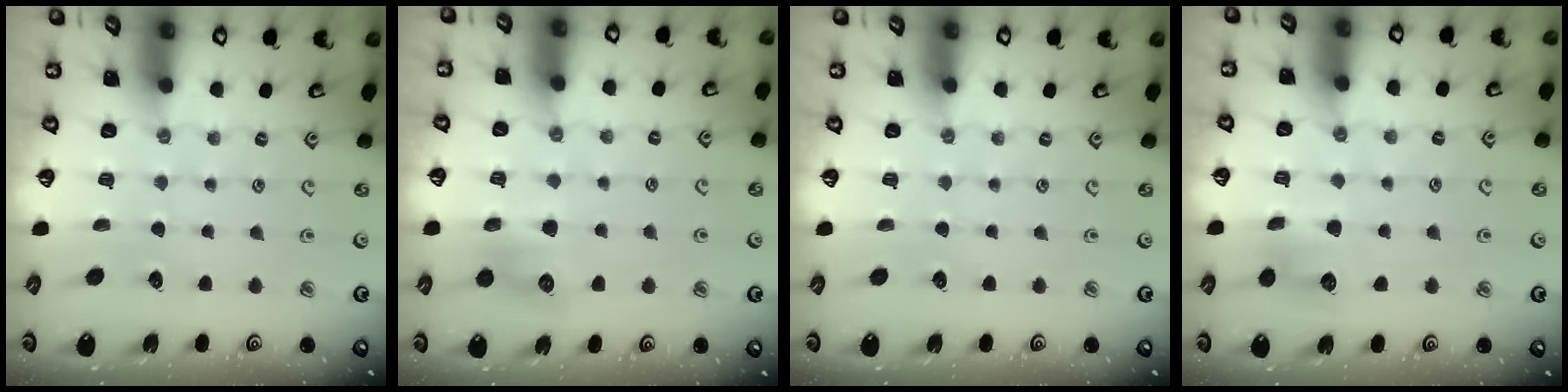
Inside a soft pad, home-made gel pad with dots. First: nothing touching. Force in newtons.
{"total": 7.1, "press": 7.0, "slide": 0.4}
{"total": 0.0}
{"total": 6.3, "press": 6.3, "slide": 0.6}